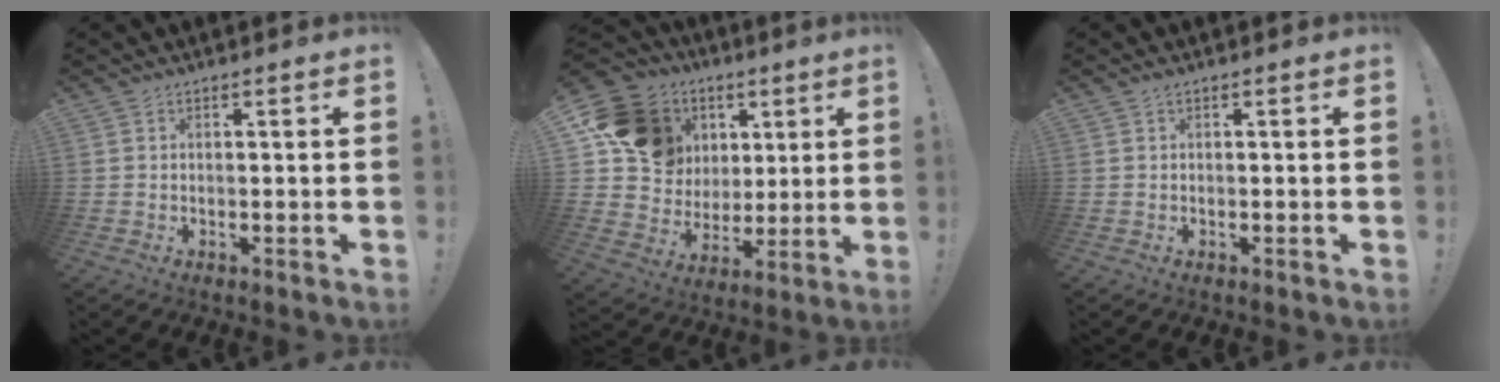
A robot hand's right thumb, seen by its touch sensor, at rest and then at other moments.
{"total": 17.9, "force": [6.8, 14.9, 7.3], "torque": [-0.102, -0.021, 0.155]}
{"total": 0.6, "force": [0.5, 0.3, 0.2], "torque": [-0.005, 0.003, 0.008]}